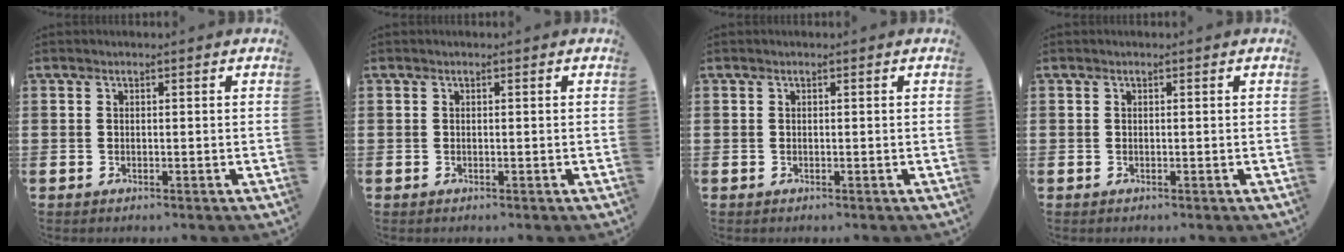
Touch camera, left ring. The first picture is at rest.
{"total": 0.0}
{"total": 0.0}
{"total": 0.0}